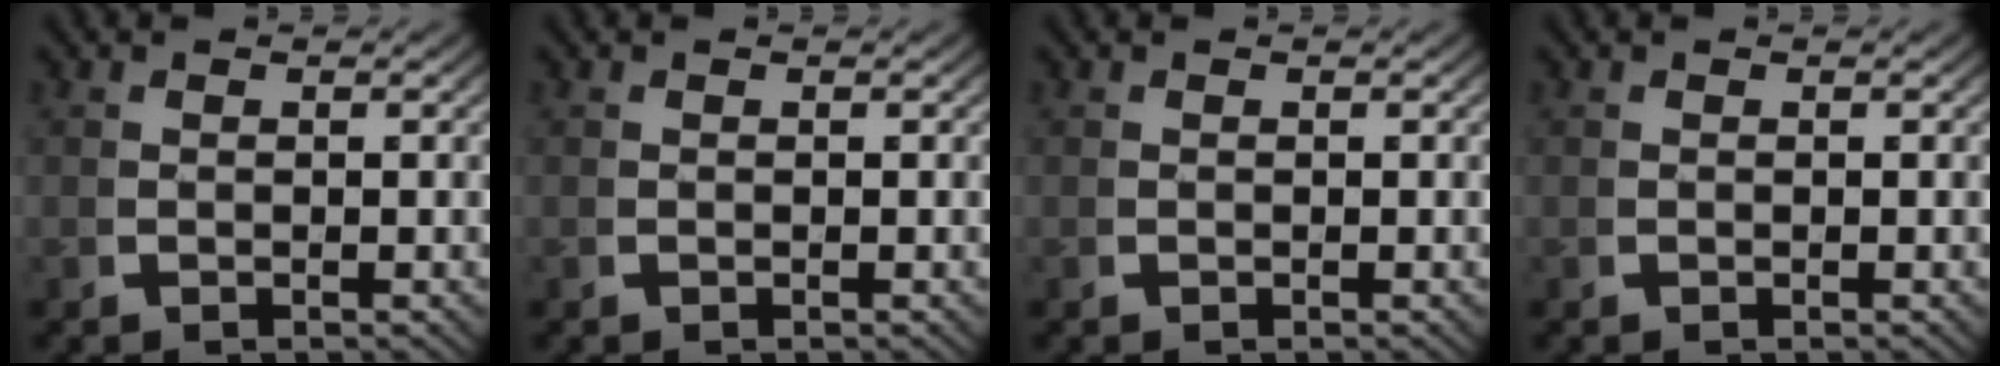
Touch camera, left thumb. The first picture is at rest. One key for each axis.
{"total": 0.0}
{"total": 0.0}
{"total": 0.0}